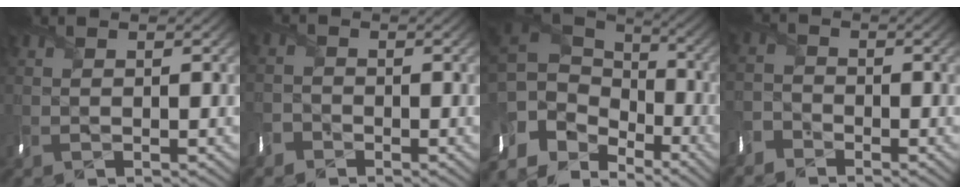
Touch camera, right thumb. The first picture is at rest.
{"total": 2.0, "force": [-1.5, 0.8, -1.1], "torque": [0.027, -0.007, -0.039]}
{"total": 12.5, "force": [-4.2, 8.9, 7.6], "torque": [-0.204, -0.027, -0.041]}
{"total": 2.8, "force": [-2.5, 0.9, -0.9], "torque": [0.022, -0.008, -0.063]}